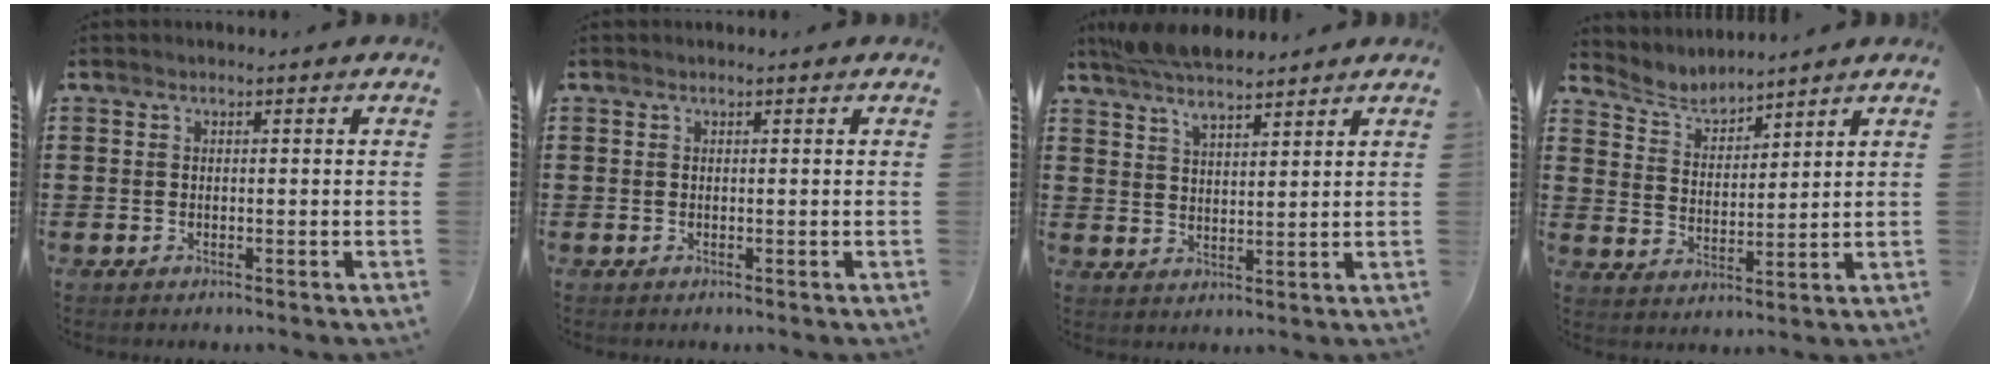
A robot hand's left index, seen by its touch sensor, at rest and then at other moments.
{"total": 0.0}
{"total": 6.4, "force": [5.7, 1.4, 2.5], "torque": [-0.068, -0.010, 0.107]}
{"total": 4.2, "force": [4.1, 0.7, 0.4], "torque": [-0.028, -0.018, 0.071]}